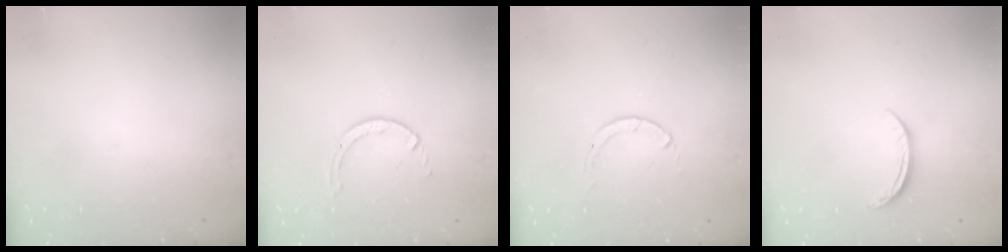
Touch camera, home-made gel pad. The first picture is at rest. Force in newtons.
{"total": 1.4, "press": 1.4, "slide": 0.1}
{"total": 0.0}
{"total": 6.1, "press": 6.1, "slide": 0.5}